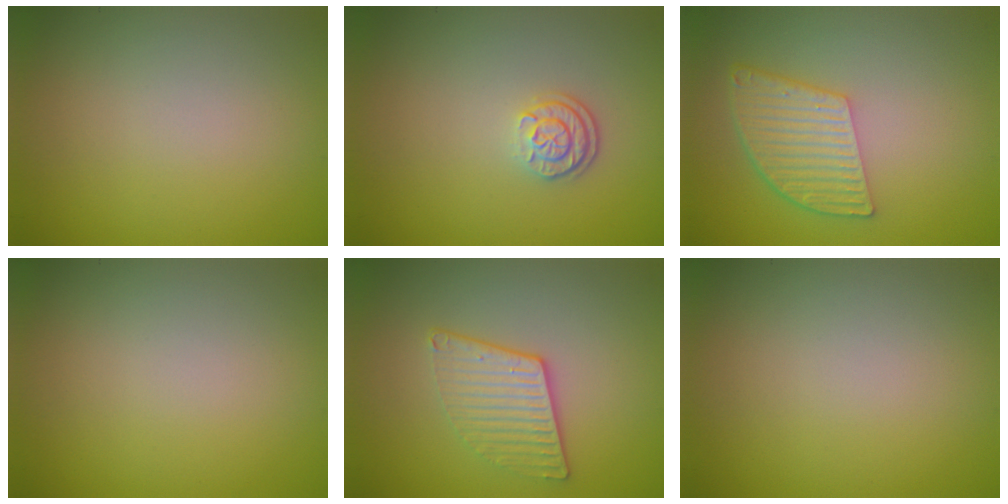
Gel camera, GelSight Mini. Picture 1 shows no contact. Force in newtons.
{"total": 2.3, "press": 1.7, "slide": 1.4}
{"total": 5.6, "press": 4.3, "slide": 3.6}
{"total": 0.0}
{"total": 3.2, "press": 2.8, "slide": 1.6}
{"total": 0.0}